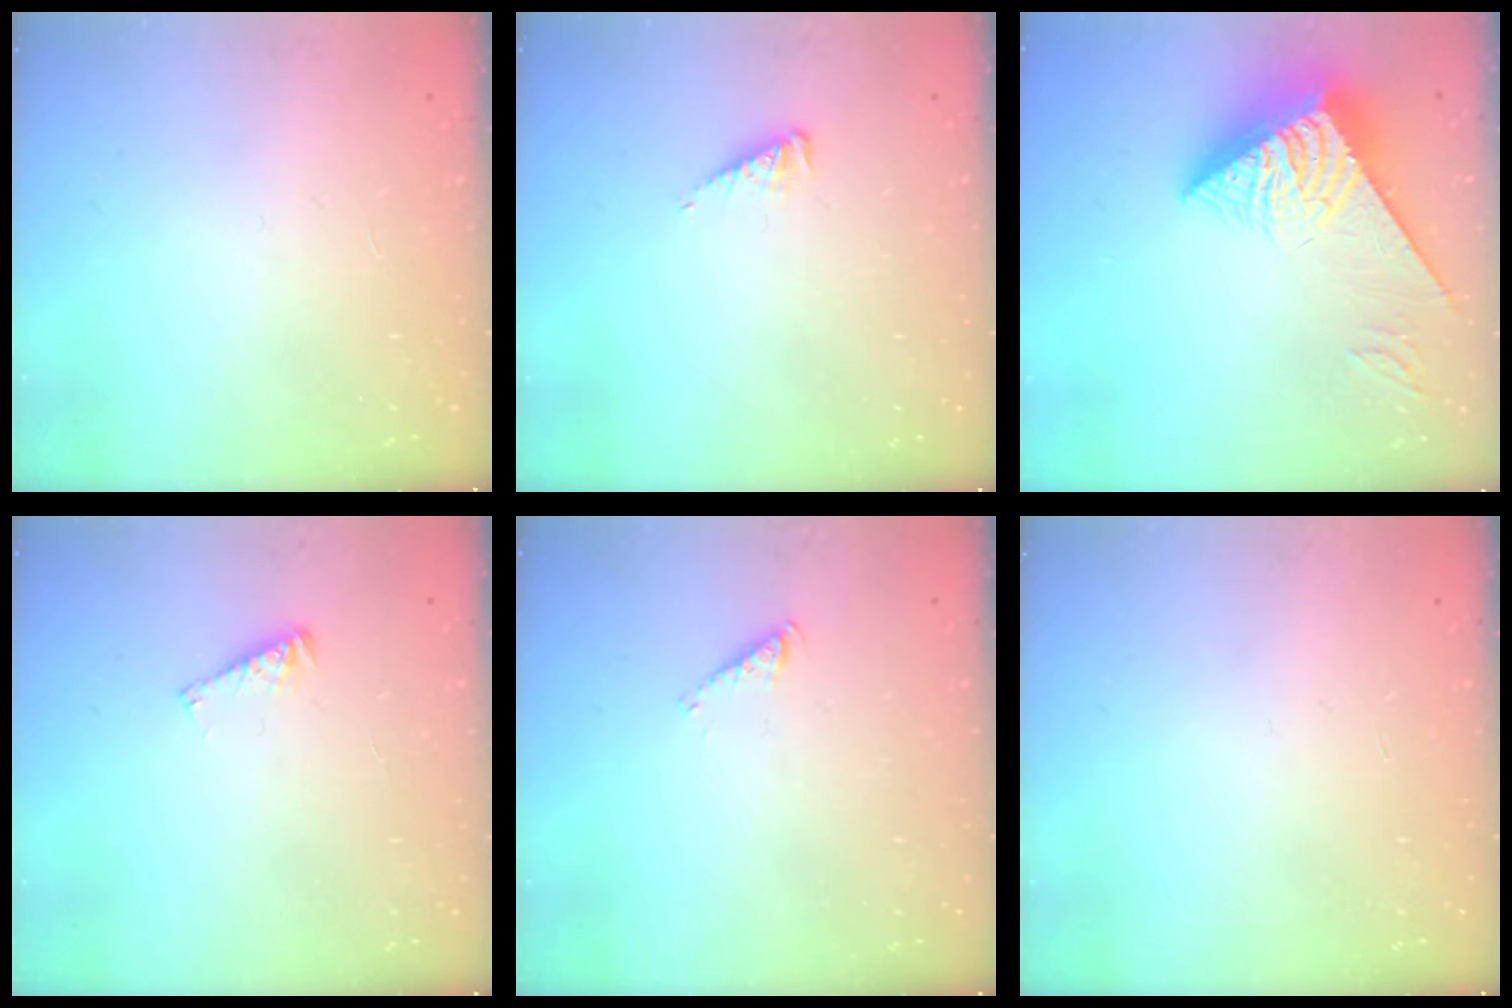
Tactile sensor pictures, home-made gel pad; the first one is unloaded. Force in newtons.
{"total": 3.2, "press": 3.1, "slide": 0.3}
{"total": 9.2, "press": 9.1, "slide": 1.0}
{"total": 3.8, "press": 3.8, "slide": 0.3}
{"total": 3.3, "press": 3.3, "slide": 0.5}
{"total": 0.0}